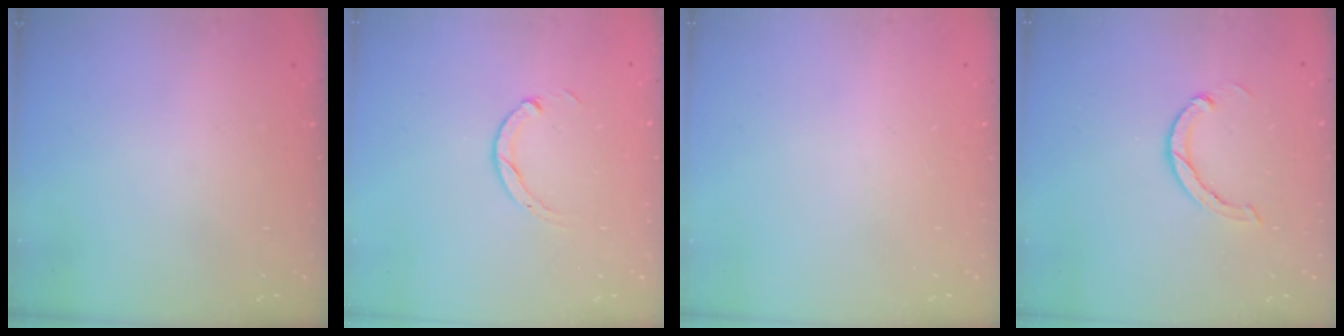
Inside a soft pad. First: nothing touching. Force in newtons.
{"total": 3.0, "press": 2.9, "slide": 0.4}
{"total": 0.0}
{"total": 3.0, "press": 3.0, "slide": 0.1}